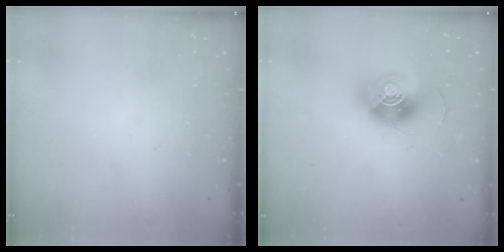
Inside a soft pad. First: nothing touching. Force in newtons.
{"total": 16.2, "press": 16.2, "slide": 0.5}